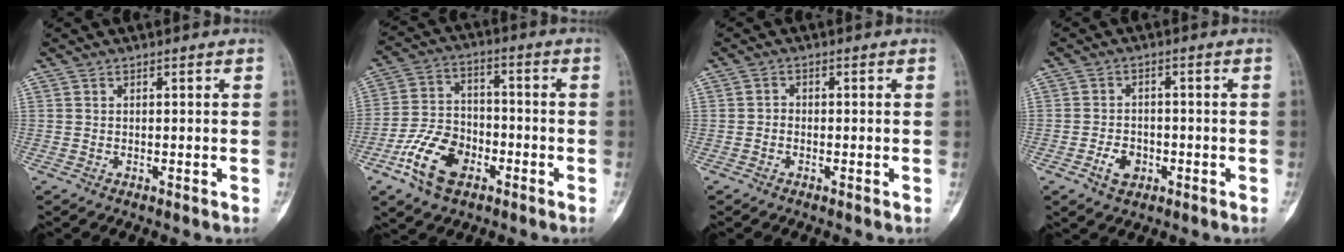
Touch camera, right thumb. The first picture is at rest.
{"total": 12.0, "force": [-5.8, 7.6, 7.3], "torque": [-0.123, 0.029, -0.113]}
{"total": 1.2, "force": [-0.4, 1.0, 0.5], "torque": [0.000, 0.005, -0.011]}
{"total": 4.5, "force": [-2.0, 3.2, 2.5], "torque": [-0.033, 0.012, -0.033]}